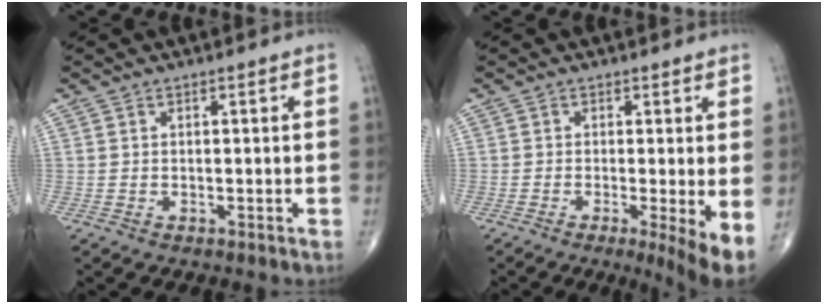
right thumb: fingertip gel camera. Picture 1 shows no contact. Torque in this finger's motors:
{"motor_torque": [0.15, 0.67, 0.24, 0.00, 0.03]}